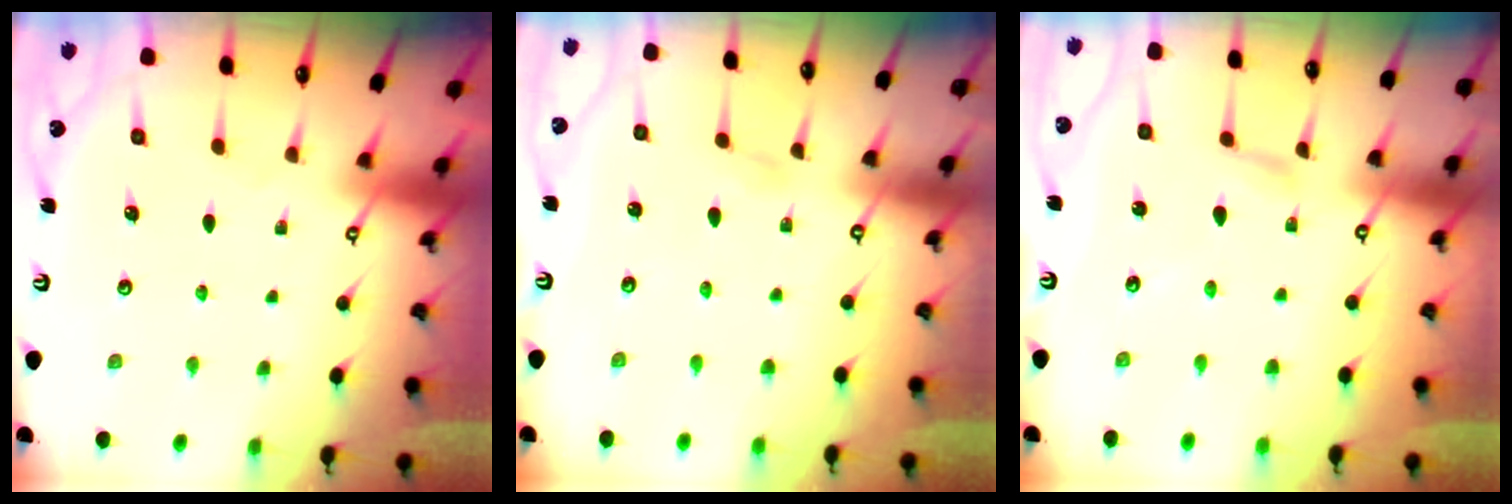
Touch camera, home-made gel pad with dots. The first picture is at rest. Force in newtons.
{"total": 1.3, "press": 1.3, "slide": 0.1}
{"total": 2.7, "press": 2.7, "slide": 0.2}